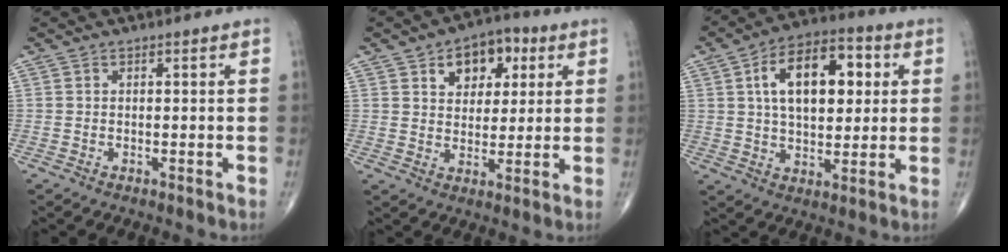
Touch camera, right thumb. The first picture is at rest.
{"total": 9.9, "force": [4.2, 6.7, 5.9], "torque": [-0.044, -0.005, 0.058]}
{"total": 16.2, "force": [3.9, 9.1, 12.8], "torque": [-0.175, 0.012, 0.058]}